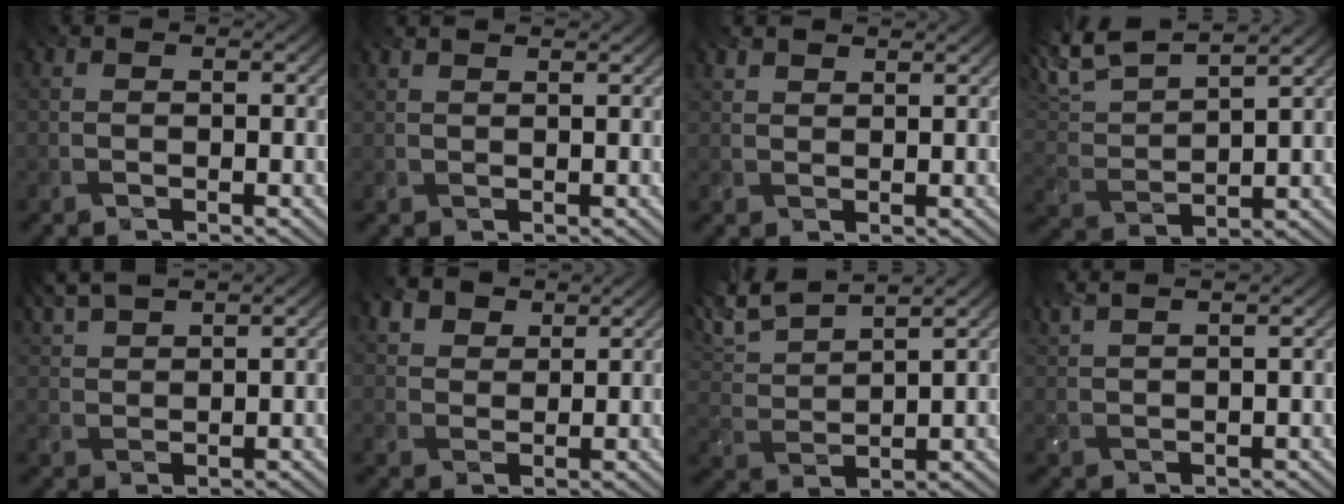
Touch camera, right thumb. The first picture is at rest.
{"total": 2.2, "force": [1.9, 0.3, 1.1], "torque": [-0.016, -0.002, 0.023]}
{"total": 3.0, "force": [2.5, 1.0, 1.4], "torque": [-0.028, -0.009, 0.051]}
{"total": 8.9, "force": [6.5, 2.6, 5.5], "torque": [-0.139, 0.019, 0.117]}
{"total": 5.7, "force": [4.8, 1.2, 2.9], "torque": [-0.069, 0.008, 0.082]}
{"total": 4.3, "force": [3.1, 2.4, 1.9], "torque": [-0.044, -0.014, 0.068]}
{"total": 8.5, "force": [6.8, 2.1, 4.6], "torque": [-0.121, 0.017, 0.123]}
{"total": 5.3, "force": [4.4, 0.9, 2.9], "torque": [-0.057, 0.016, 0.057]}